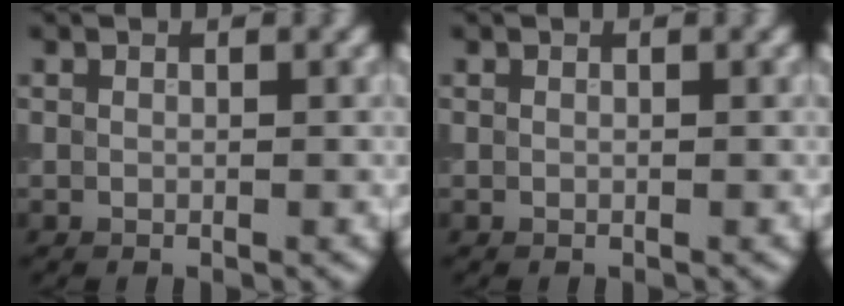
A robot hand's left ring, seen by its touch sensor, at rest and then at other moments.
{"total": 0.0}